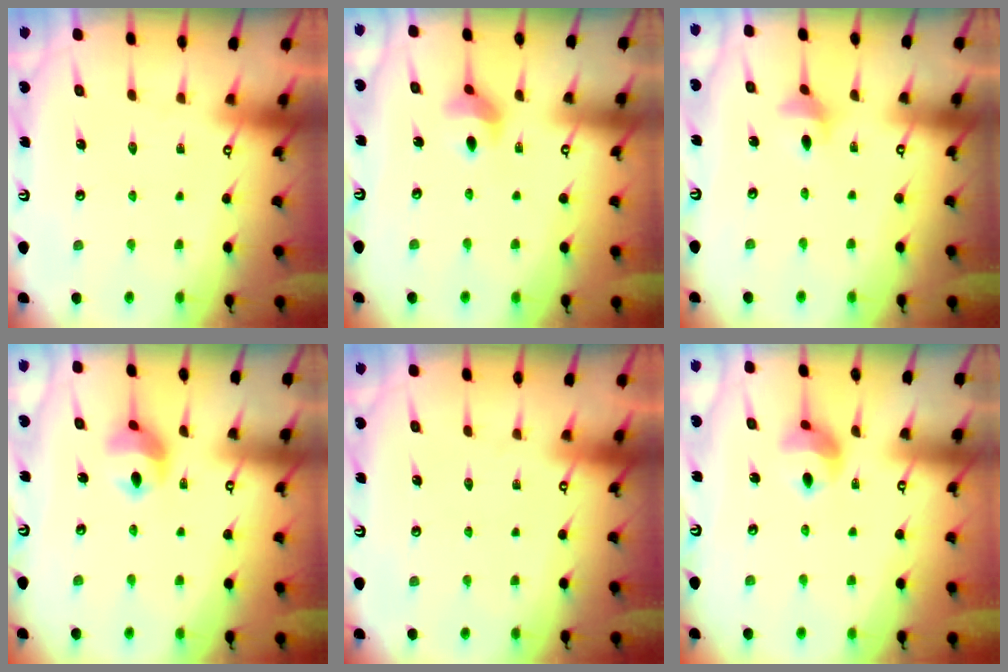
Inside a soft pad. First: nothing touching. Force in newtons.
{"total": 5.5, "press": 5.5, "slide": 0.5}
{"total": 3.2, "press": 3.2, "slide": 0.4}
{"total": 9.6, "press": 9.4, "slide": 2.1}
{"total": 0.0}
{"total": 8.5, "press": 8.5, "slide": 0.6}